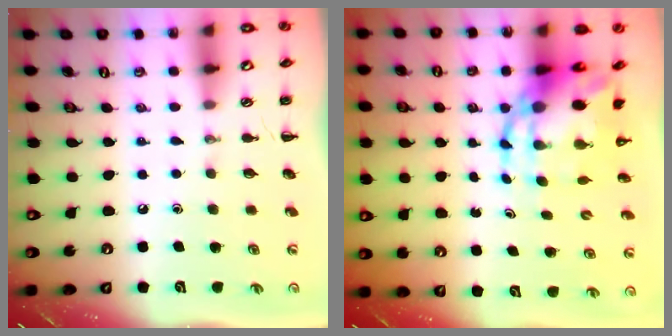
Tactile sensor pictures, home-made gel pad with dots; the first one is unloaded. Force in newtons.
{"total": 9.7, "press": 9.3, "slide": 2.6}